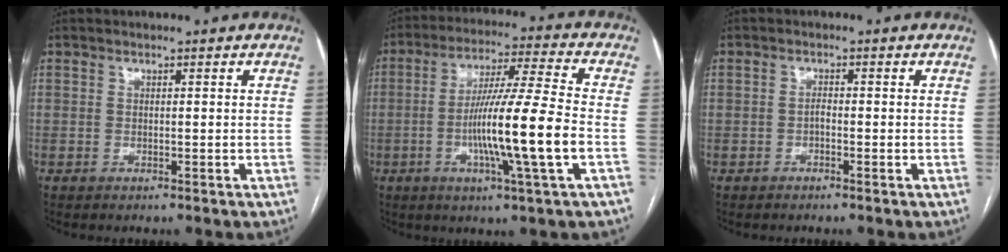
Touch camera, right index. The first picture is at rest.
{"total": 14.5, "force": [-3.3, -1.0, 14.1], "torque": [-0.258, -0.007, -0.067]}
{"total": 0.9, "force": [-0.5, 0.5, 0.6], "torque": [-0.005, 0.004, -0.010]}